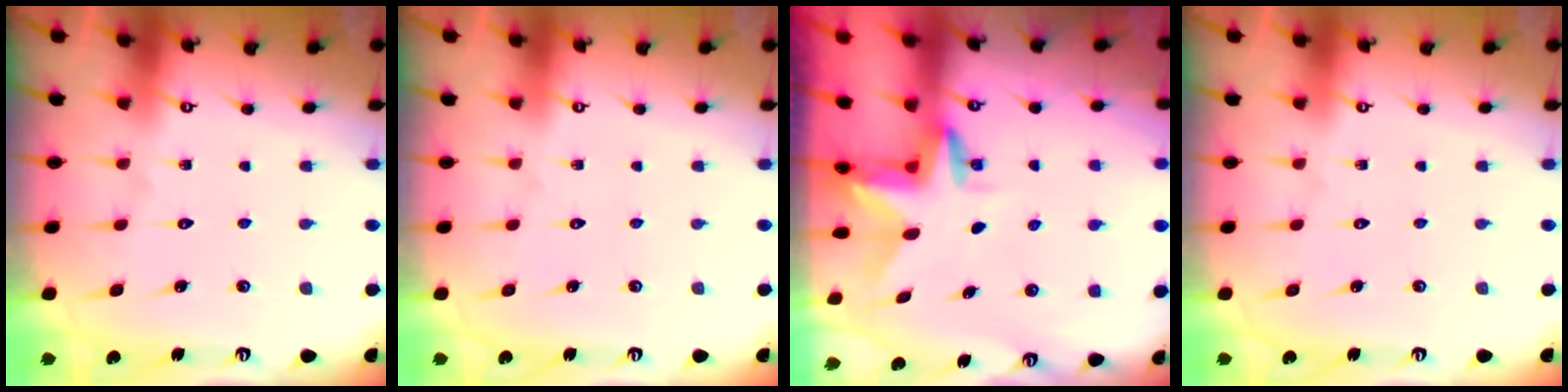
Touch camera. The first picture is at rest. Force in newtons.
{"total": 0.0}
{"total": 2.9, "press": 2.9, "slide": 0.3}
{"total": 0.0}